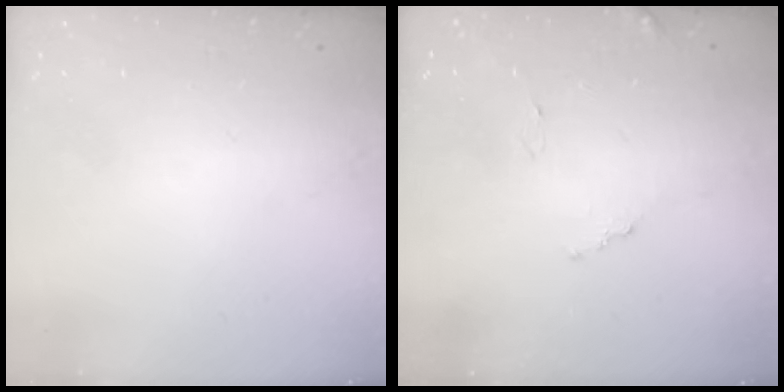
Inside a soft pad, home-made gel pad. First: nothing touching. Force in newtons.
{"total": 7.1, "press": 7.0, "slide": 0.4}